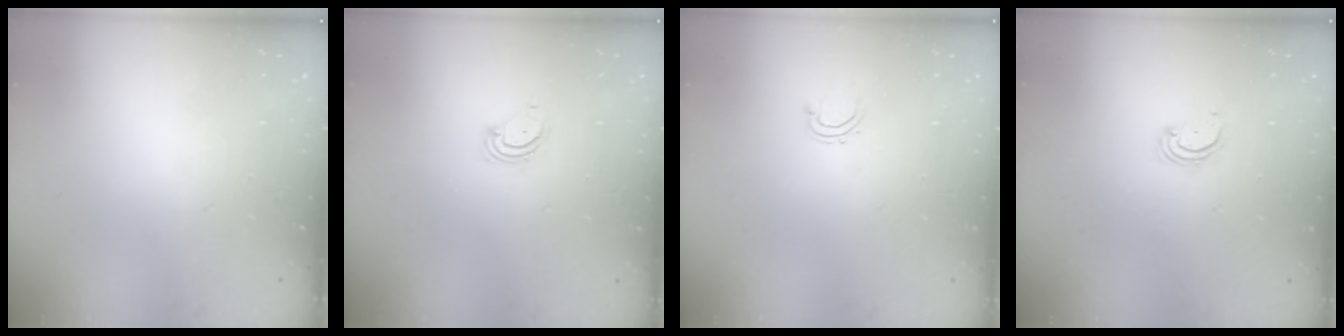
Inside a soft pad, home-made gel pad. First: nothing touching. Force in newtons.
{"total": 3.2, "press": 3.2, "slide": 0.2}
{"total": 2.8, "press": 2.7, "slide": 0.5}
{"total": 2.8, "press": 2.8, "slide": 0.3}